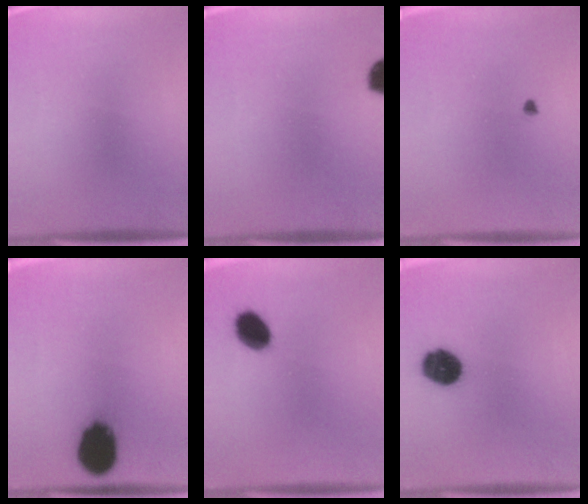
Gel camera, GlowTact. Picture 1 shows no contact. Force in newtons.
{"total": 5.8}
{"total": 0.7}
{"total": 15.4}
{"total": 7.0}
{"total": 9.2}